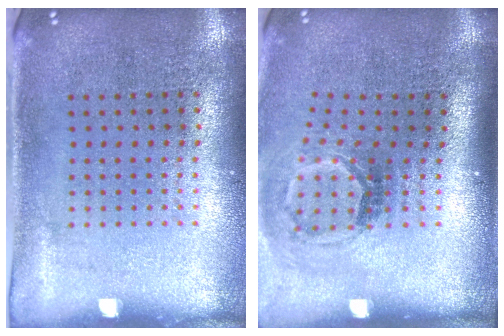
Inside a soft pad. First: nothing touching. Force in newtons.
{"total": 1.9, "press": 1.2, "slide": 1.4}